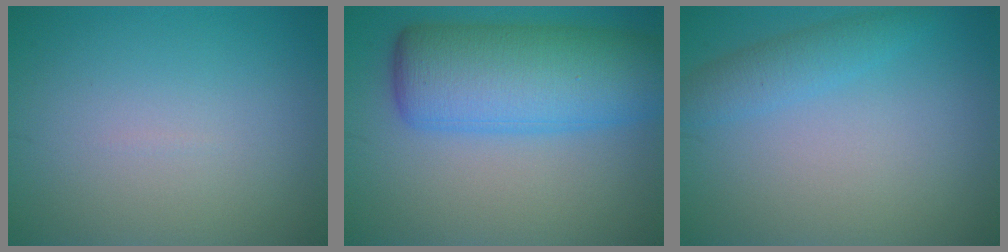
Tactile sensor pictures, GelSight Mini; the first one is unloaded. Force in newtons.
{"total": 10.1, "press": 10.0, "slide": 0.2}
{"total": 2.2, "press": 2.2, "slide": 0.2}